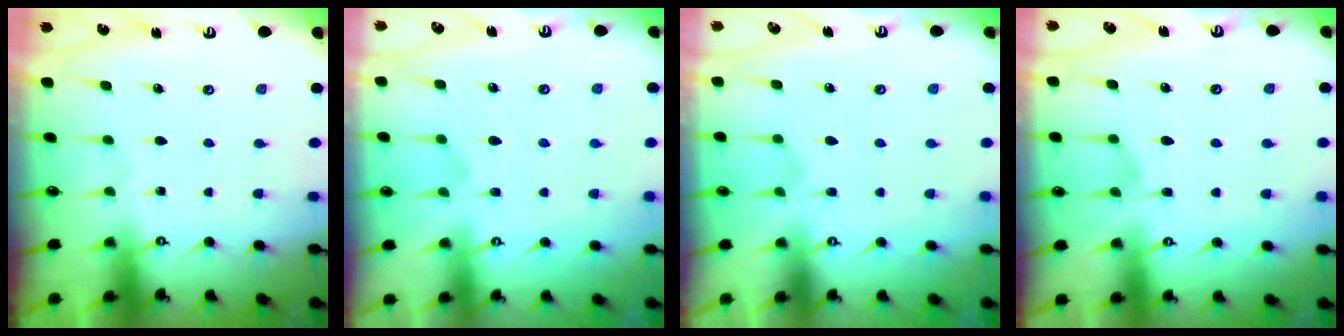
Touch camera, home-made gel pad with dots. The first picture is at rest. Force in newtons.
{"total": 3.5, "press": 3.3, "slide": 1.1}
{"total": 5.6, "press": 5.4, "slide": 1.2}
{"total": 6.0, "press": 5.9, "slide": 0.7}